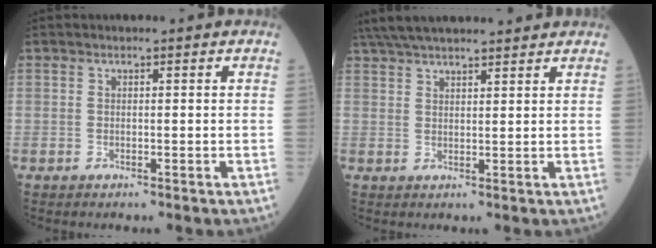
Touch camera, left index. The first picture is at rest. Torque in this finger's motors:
{"motor_torque": [0.99, -1.15, 0.24, 0.06]}